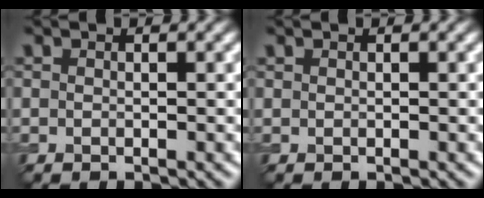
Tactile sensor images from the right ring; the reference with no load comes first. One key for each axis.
{"total": 0.0}